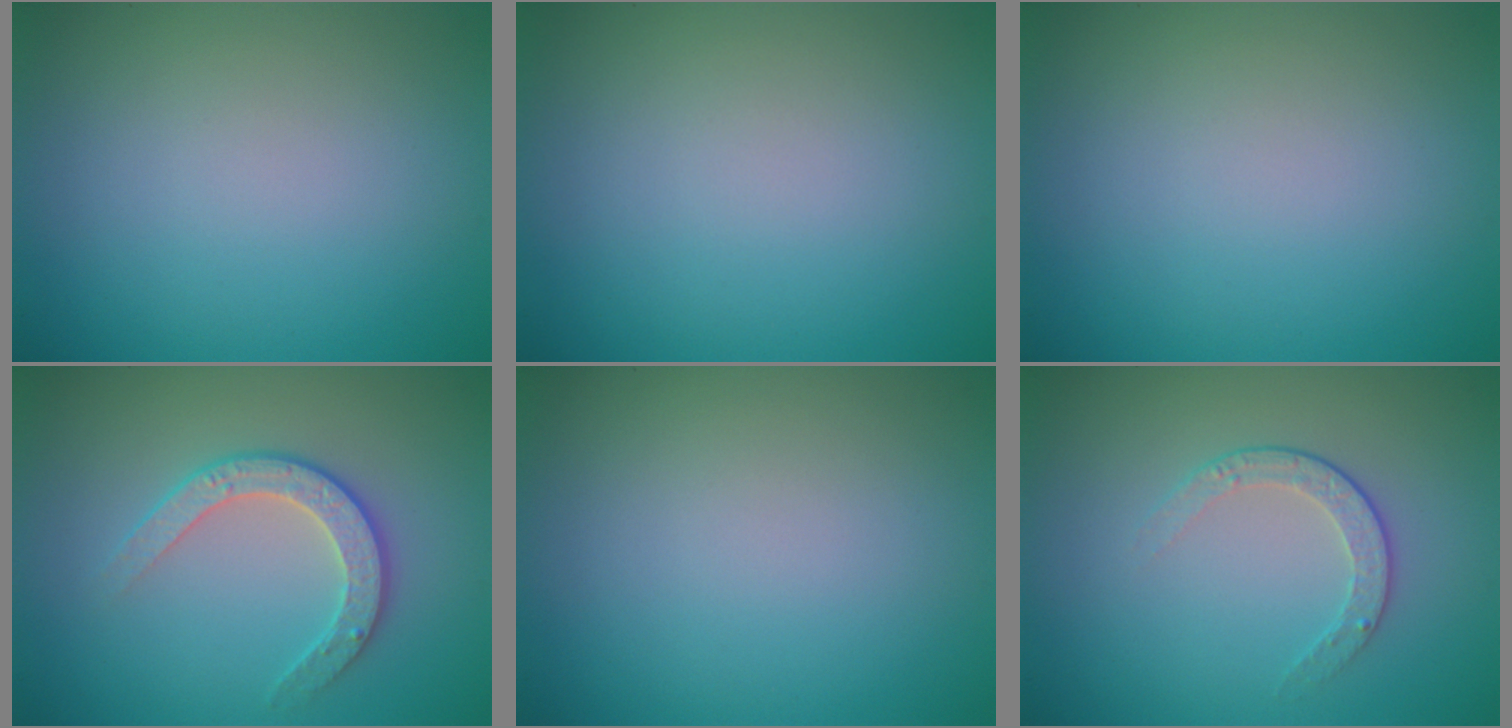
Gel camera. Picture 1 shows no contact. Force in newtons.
{"total": 0.0}
{"total": 0.0}
{"total": 3.0, "press": 2.8, "slide": 1.0}
{"total": 0.0}
{"total": 2.1, "press": 1.4, "slide": 1.5}